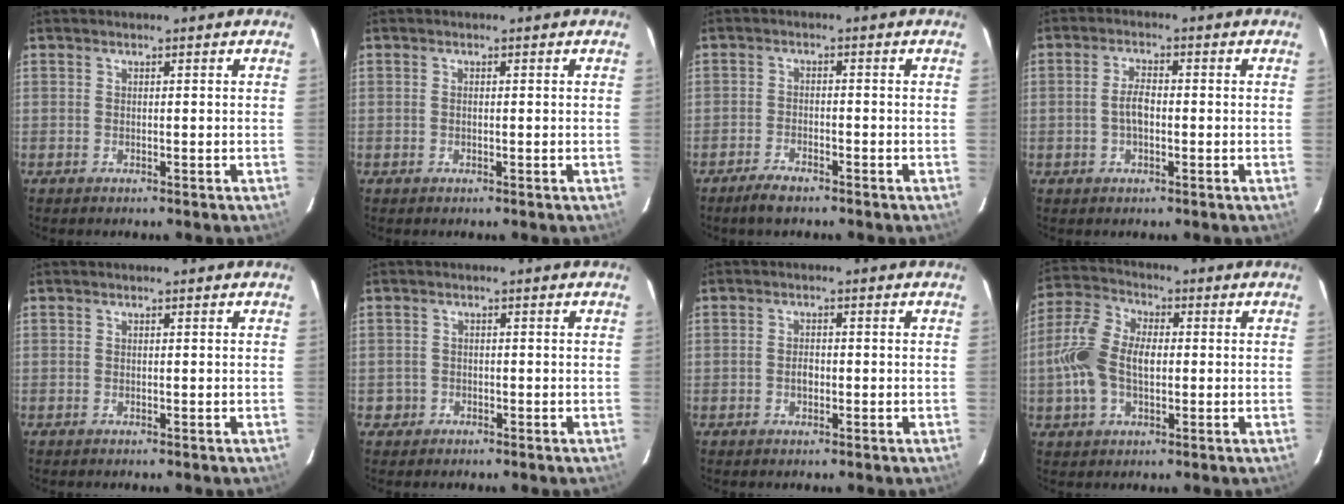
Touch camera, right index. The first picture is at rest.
{"total": 0.7, "force": [-0.1, 0.5, 0.4], "torque": [-0.007, 0.001, -0.001]}
{"total": 4.0, "force": [-3.2, 1.2, 2.0], "torque": [-0.059, -0.003, -0.062]}
{"total": 4.0, "force": [-0.6, 2.1, 3.4], "torque": [-0.067, 0.006, -0.007]}
{"total": 0.0}
{"total": 2.1, "force": [-0.8, 1.9, 0.0], "torque": [-0.003, 0.010, -0.010]}
{"total": 2.0, "force": [-0.5, 1.5, 1.2], "torque": [-0.023, 0.004, -0.010]}
{"total": 11.9, "force": [-0.7, 7.4, 9.3], "torque": [-0.205, 0.019, -0.015]}